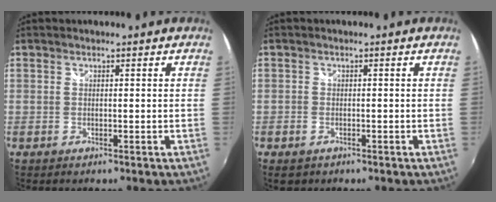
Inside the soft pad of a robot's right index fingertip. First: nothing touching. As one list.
[{"total": 2.3, "force": [-1.4, 1.6, 0.8], "torque": [-0.019, -0.005, -0.023]}]